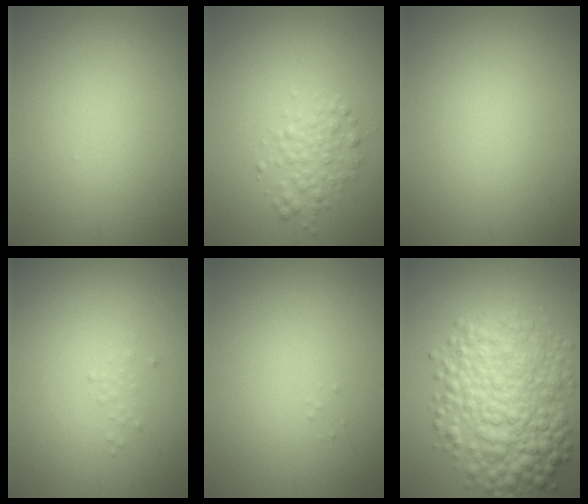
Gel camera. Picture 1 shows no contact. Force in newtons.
{"total": 2.2, "press": 2.2, "slide": 0.0}
{"total": 0.0}
{"total": 0.5, "press": 0.5, "slide": 0.0}
{"total": 0.0}
{"total": 7.9, "press": 7.9, "slide": 0.1}